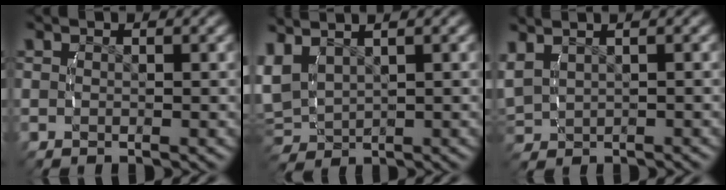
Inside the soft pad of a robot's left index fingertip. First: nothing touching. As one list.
[{"total": 5.7, "force": [1.2, 4.7, 2.9], "torque": [-0.099, -0.017, 0.030]}, {"total": 3.9, "force": [1.4, 2.8, 2.3], "torque": [-0.056, 0.011, 0.026]}]